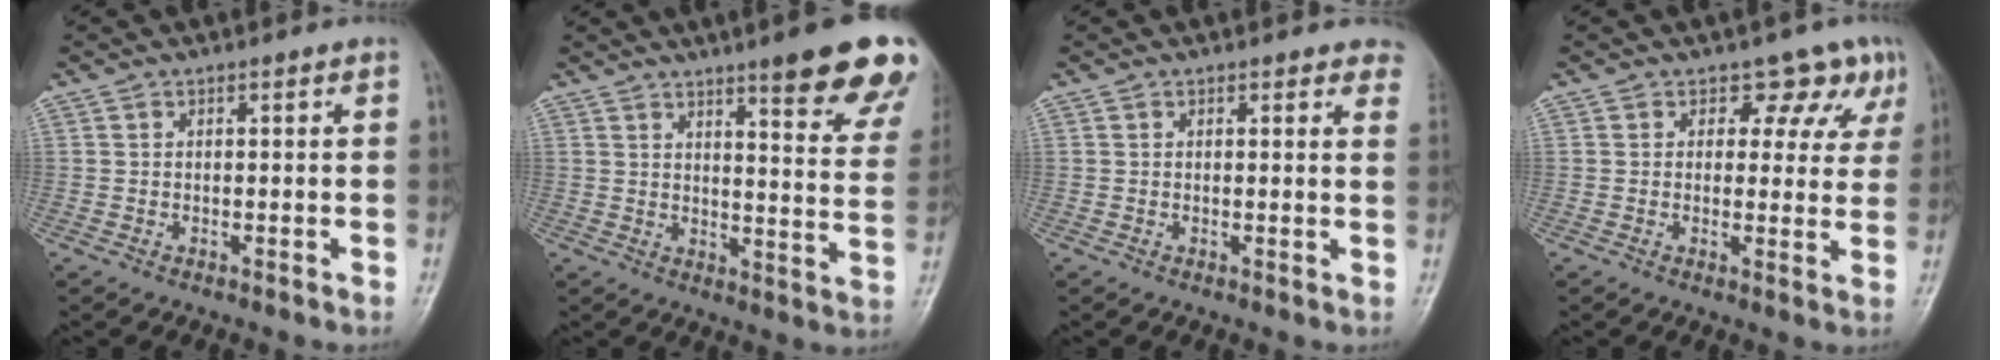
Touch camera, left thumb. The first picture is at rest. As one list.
[{"total": 18.3, "force": [12.2, 3.0, 13.4], "torque": [-0.138, -0.059, 0.149]}, {"total": 4.2, "force": [3.6, 1.6, 1.5], "torque": [0.013, -0.012, 0.023]}, {"total": 6.6, "force": [4.1, 4.6, 2.5], "torque": [0.008, -0.020, 0.034]}]